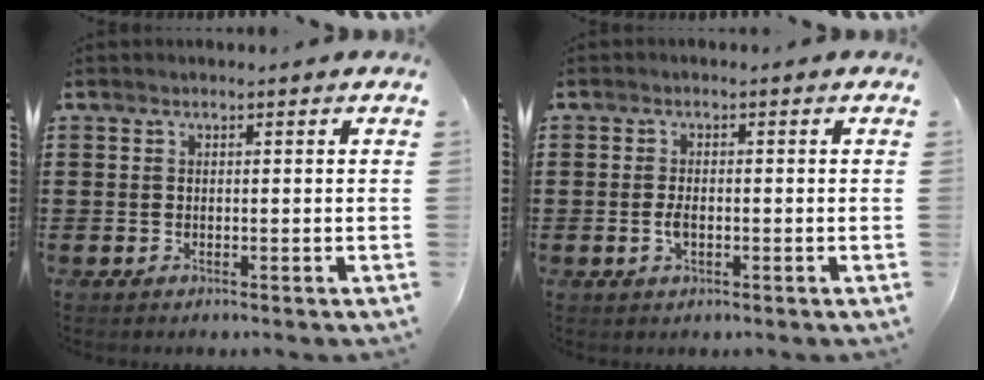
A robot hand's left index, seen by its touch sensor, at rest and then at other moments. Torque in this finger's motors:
{"motor_torque": [0.13, 0.26, 0.07, 0.02]}